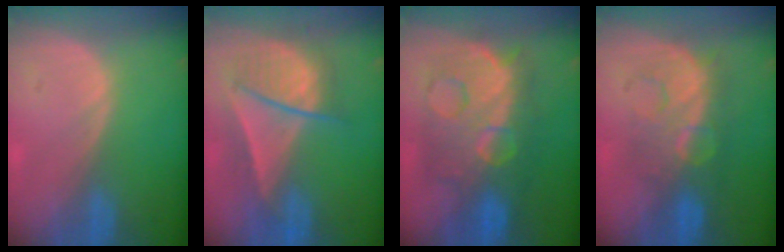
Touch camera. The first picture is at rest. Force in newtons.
{"total": 7.8, "press": 7.5, "slide": 2.1}
{"total": 12.4, "press": 12.3, "slide": 1.2}
{"total": 8.0, "press": 7.9, "slide": 1.5}